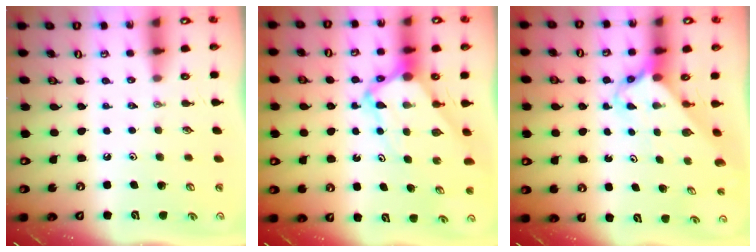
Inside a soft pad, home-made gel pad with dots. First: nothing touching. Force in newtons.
{"total": 7.0, "press": 7.0, "slide": 0.7}
{"total": 2.5, "press": 2.5, "slide": 0.2}